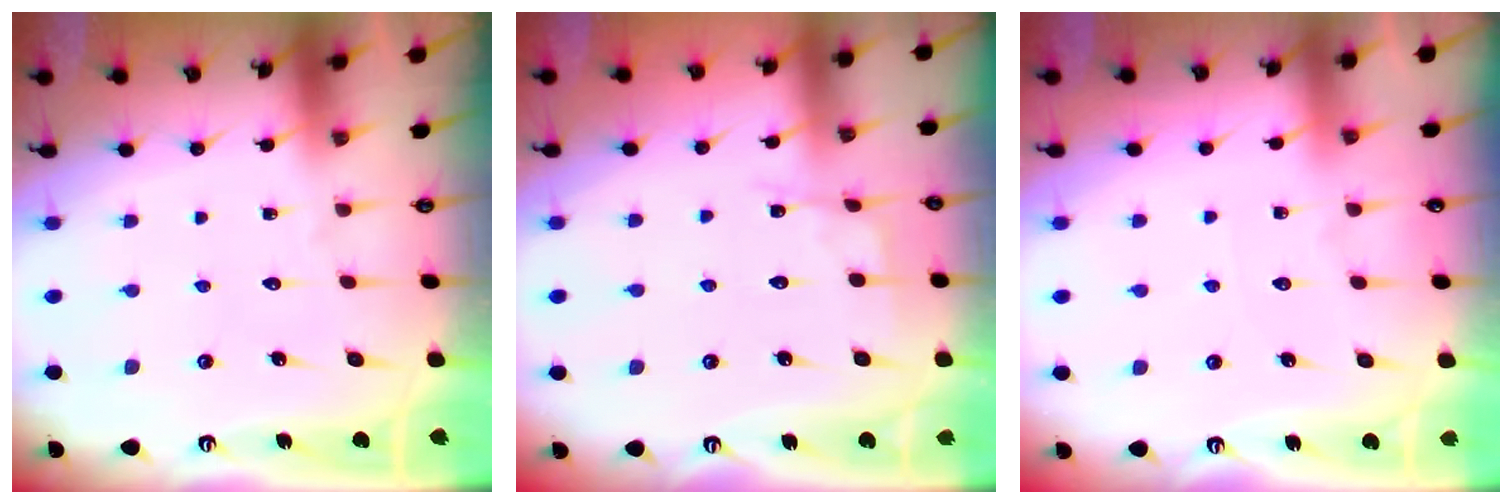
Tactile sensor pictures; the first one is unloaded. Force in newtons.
{"total": 3.4, "press": 3.4, "slide": 0.5}
{"total": 2.9, "press": 2.8, "slide": 0.5}